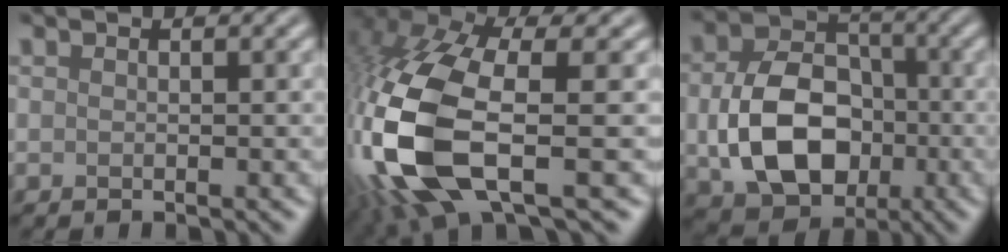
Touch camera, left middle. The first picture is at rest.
{"total": 13.7, "force": [-3.6, 5.8, 11.9], "torque": [-0.295, -0.013, -0.067]}
{"total": 9.6, "force": [-1.4, 7.2, 6.2], "torque": [-0.128, -0.004, -0.022]}